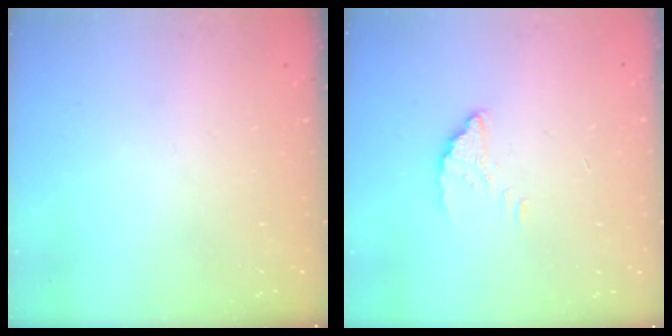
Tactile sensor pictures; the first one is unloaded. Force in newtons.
{"total": 2.1, "press": 2.1, "slide": 0.2}